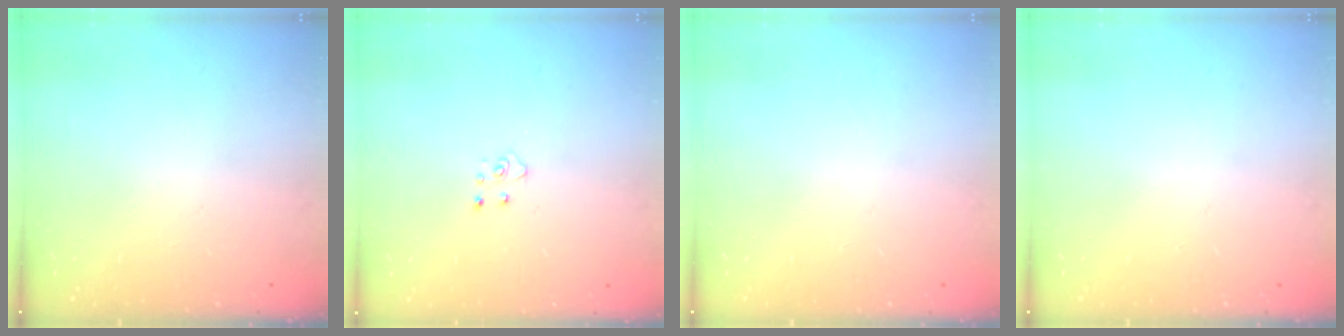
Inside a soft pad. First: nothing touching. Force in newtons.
{"total": 4.0, "press": 4.0, "slide": 0.4}
{"total": 0.0}
{"total": 0.0}